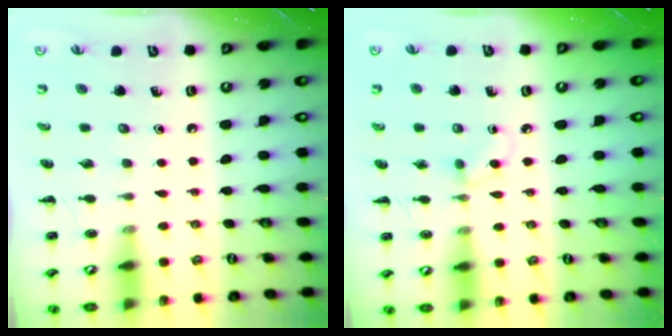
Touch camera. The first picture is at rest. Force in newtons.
{"total": 4.0, "press": 3.8, "slide": 1.3}